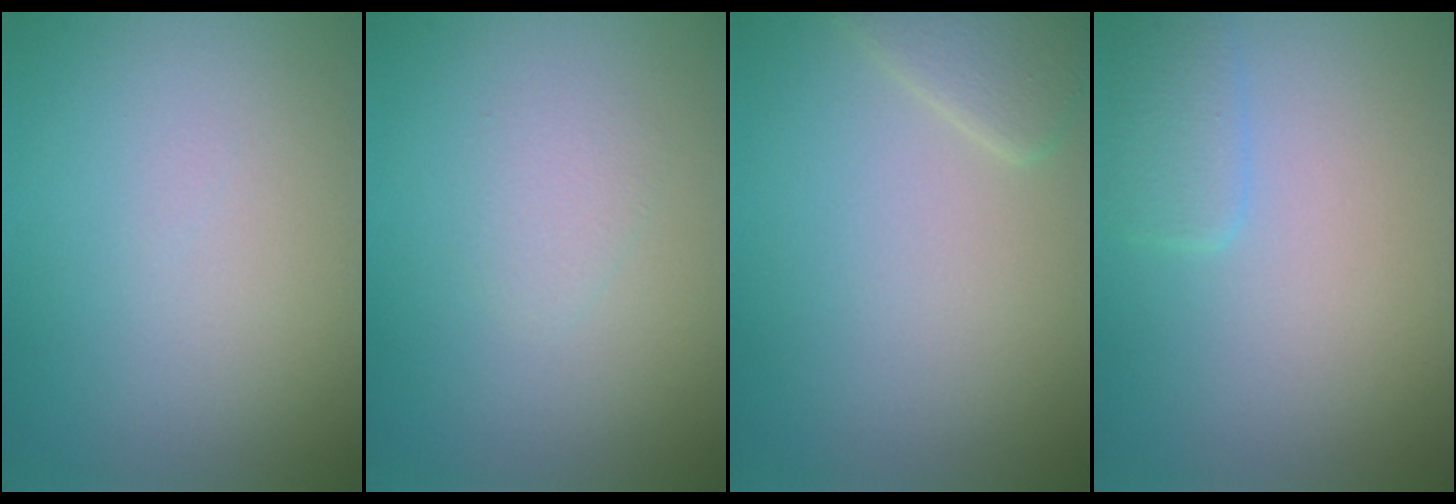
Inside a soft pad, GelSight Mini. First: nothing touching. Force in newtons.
{"total": 1.1, "press": 1.1, "slide": 0.1}
{"total": 2.2, "press": 2.1, "slide": 0.2}
{"total": 1.7, "press": 1.7, "slide": 0.3}